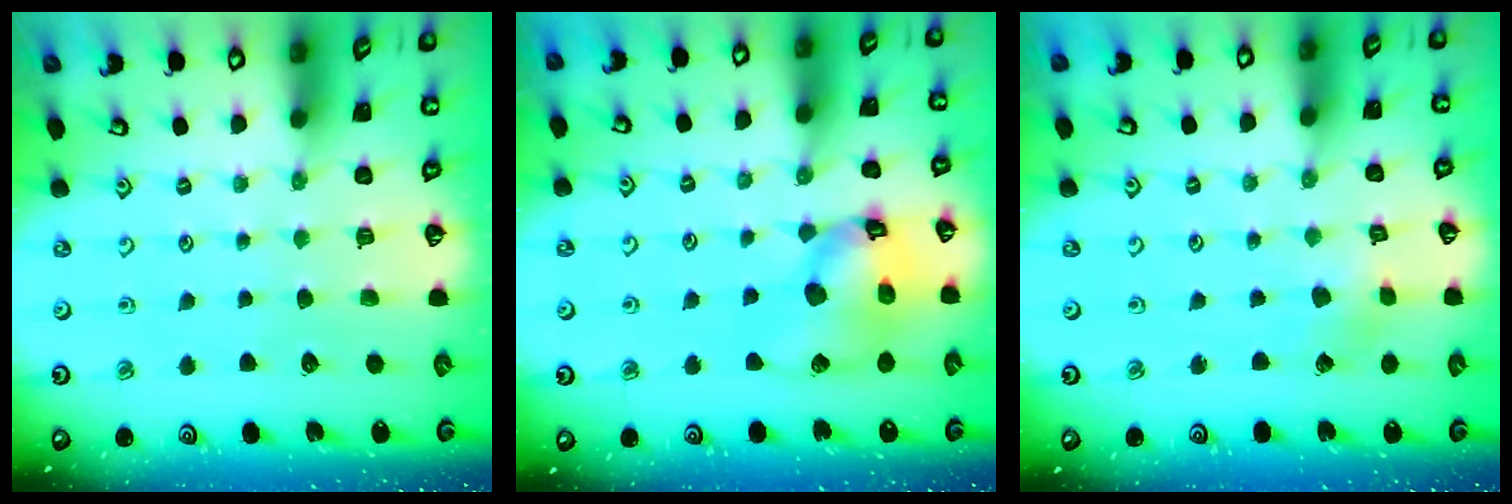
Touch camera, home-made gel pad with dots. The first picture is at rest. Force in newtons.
{"total": 14.5, "press": 14.4, "slide": 1.8}
{"total": 2.0, "press": 1.9, "slide": 0.3}